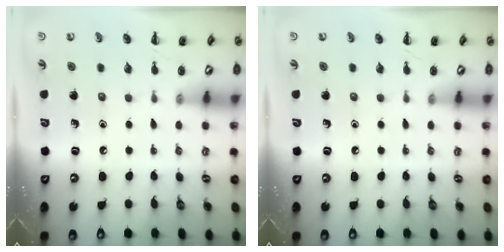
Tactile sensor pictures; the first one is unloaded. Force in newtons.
{"total": 0.7, "press": 0.6, "slide": 0.4}